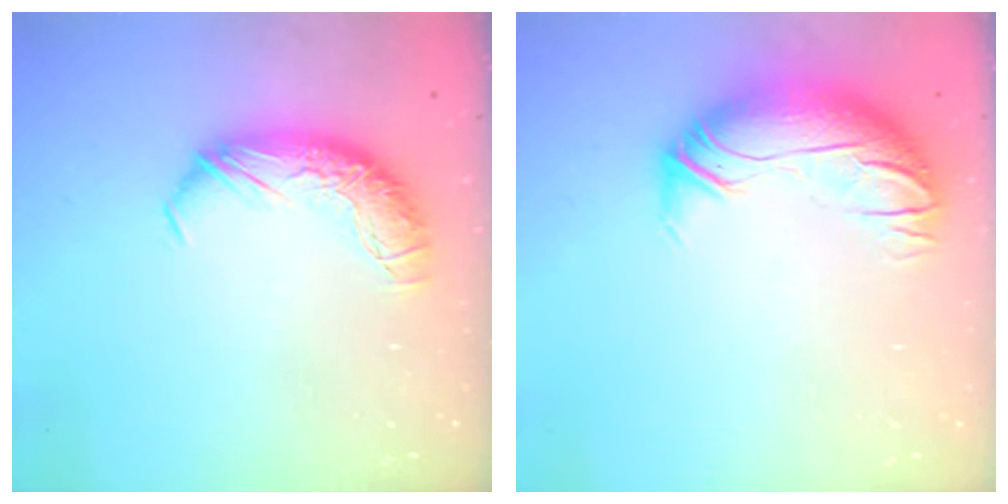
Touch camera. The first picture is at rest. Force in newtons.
{"total": 3.0, "press": 0.4, "slide": 2.9}